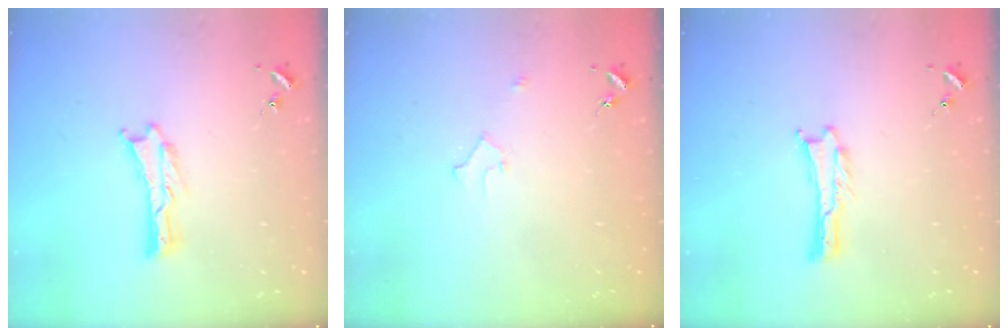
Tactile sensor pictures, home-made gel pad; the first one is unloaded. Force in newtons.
{"total": 2.2, "press": 2.2, "slide": 0.2}
{"total": 0.0}